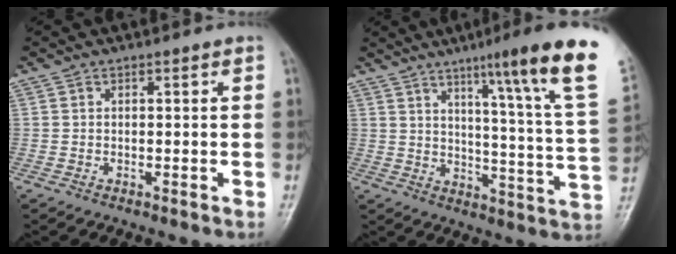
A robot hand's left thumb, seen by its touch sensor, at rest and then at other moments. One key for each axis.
{"total": 20.6, "fx": 12.1, "fy": 0.4, "fz": 16.6, "tx": -0.211, "ty": -0.060, "tz": 0.159}